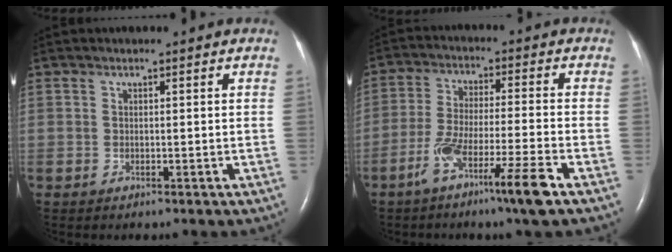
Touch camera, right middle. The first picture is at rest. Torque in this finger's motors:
{"motor_torque": [1.08, -1.06, 0.19, 0.11]}